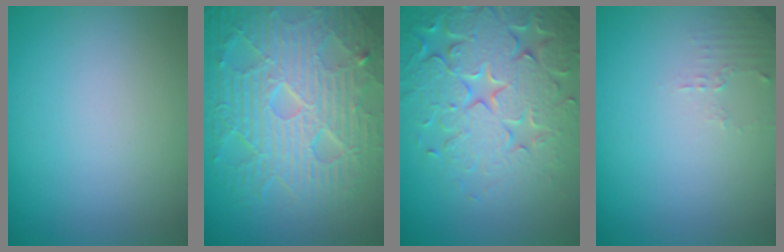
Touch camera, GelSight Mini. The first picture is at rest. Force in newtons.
{"total": 10.4, "press": 6.7, "slide": 8.0}
{"total": 7.8, "press": 7.6, "slide": 1.6}
{"total": 1.2, "press": 1.2, "slide": 0.4}